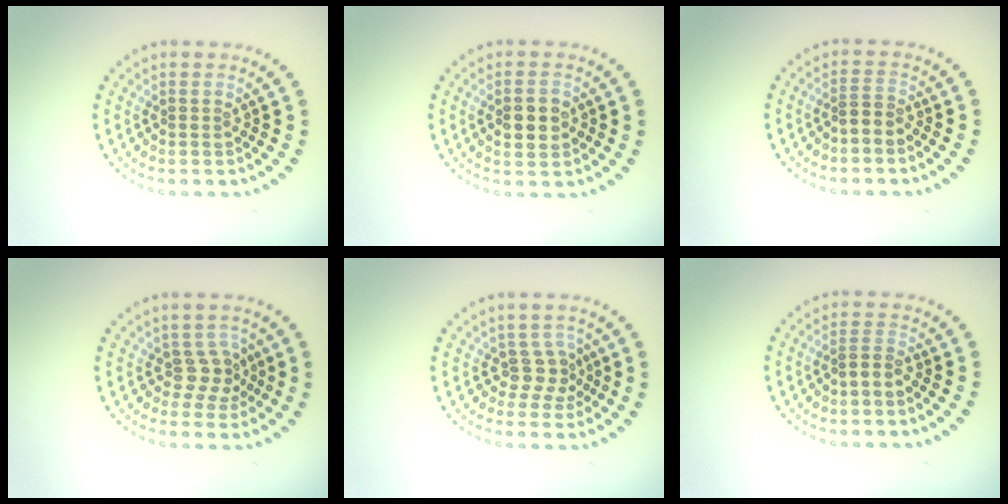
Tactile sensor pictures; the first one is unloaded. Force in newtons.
{"total": 2.8, "press": 2.8, "slide": 0.1}
{"total": 1.6, "press": 1.3, "slide": 0.9}
{"total": 2.1, "press": 1.5, "slide": 1.5}
{"total": 2.0, "press": 1.5, "slide": 1.4}
{"total": 1.5, "press": 1.1, "slide": 1.0}